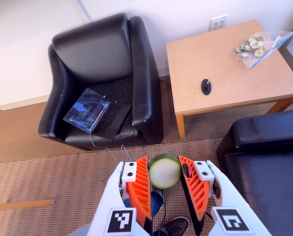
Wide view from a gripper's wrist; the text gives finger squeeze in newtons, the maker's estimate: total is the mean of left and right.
{"total": 10.8, "left": 10.8, "right": 10.8}